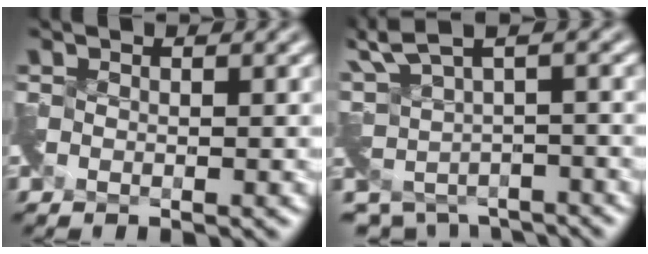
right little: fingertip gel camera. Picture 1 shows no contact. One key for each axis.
{"total": 4.8, "fx": 0.7, "fy": 2.8, "fz": 3.8, "tx": -0.100, "ty": -0.033, "tz": 0.036}